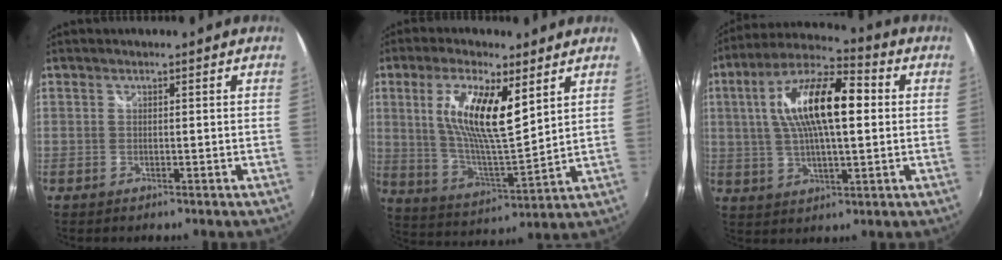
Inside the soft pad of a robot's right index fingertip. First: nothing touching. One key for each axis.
{"total": 16.1, "fx": 5.5, "fy": 4.4, "fz": 14.5, "tx": -0.269, "ty": 0.006, "tz": 0.101}
{"total": 16.8, "fx": 2.8, "fy": 5.8, "fz": 15.5, "tx": -0.284, "ty": 0.022, "tz": 0.040}